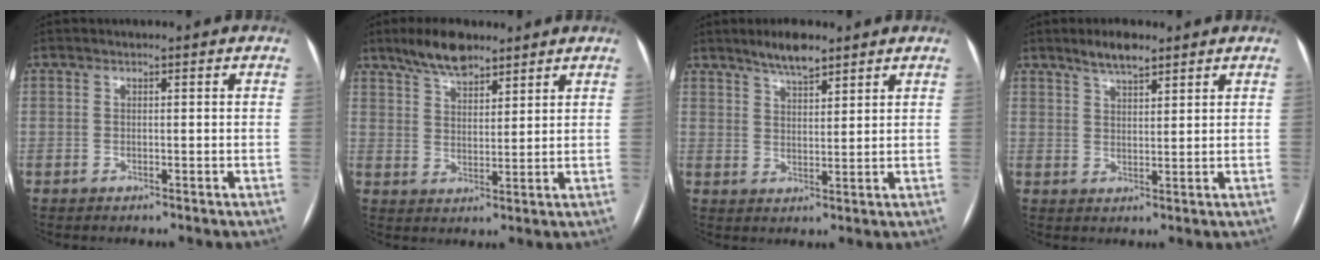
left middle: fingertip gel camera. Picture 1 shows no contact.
{"total": 7.4, "force": [5.8, 2.5, 3.7], "torque": [-0.071, 0.007, 0.107]}
{"total": 5.5, "force": [4.4, 1.2, 3.1], "torque": [-0.062, 0.005, 0.076]}
{"total": 4.8, "force": [3.7, 1.2, 2.9], "torque": [-0.057, 0.005, 0.065]}